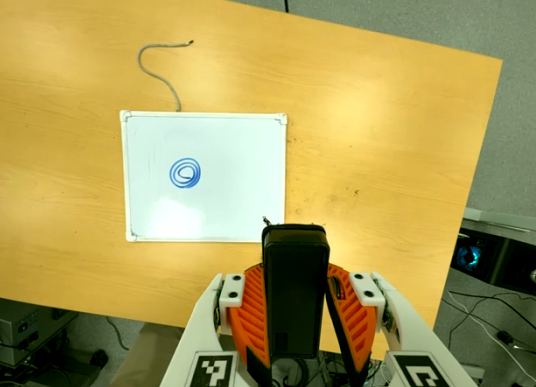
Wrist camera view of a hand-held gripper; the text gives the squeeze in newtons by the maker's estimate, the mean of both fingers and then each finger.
{"total": 6.5, "left": 5.1, "right": 7.9}